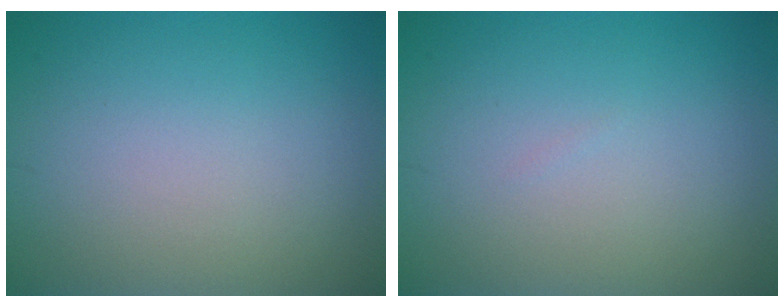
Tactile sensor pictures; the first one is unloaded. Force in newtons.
{"total": 0.0}